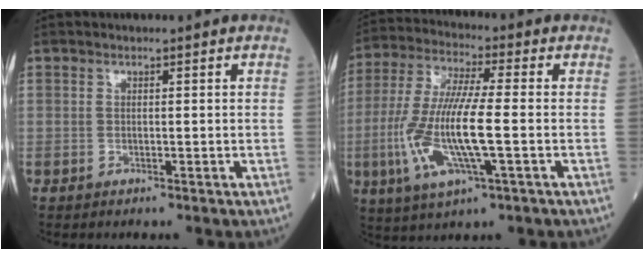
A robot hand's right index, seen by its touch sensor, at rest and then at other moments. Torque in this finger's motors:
{"motor_torque": [1.24, -0.64, 1.05, 0.21]}